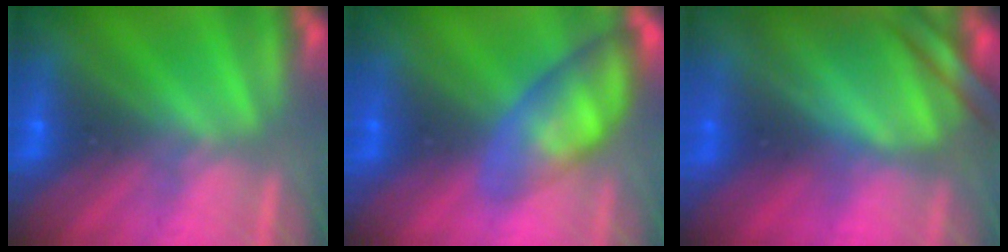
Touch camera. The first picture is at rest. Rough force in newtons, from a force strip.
{"total": 4.9}
{"total": 7.6}